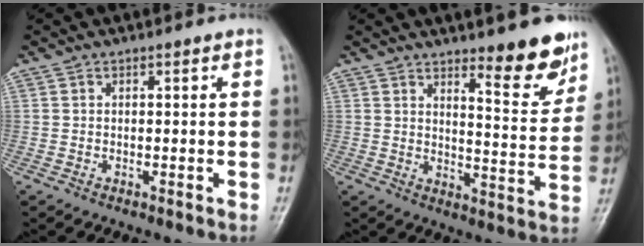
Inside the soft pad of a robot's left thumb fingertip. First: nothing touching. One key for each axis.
{"total": 10.3, "fx": 7.2, "fy": 2.3, "fz": 7.0, "tx": -0.068, "ty": -0.058, "tz": 0.106}